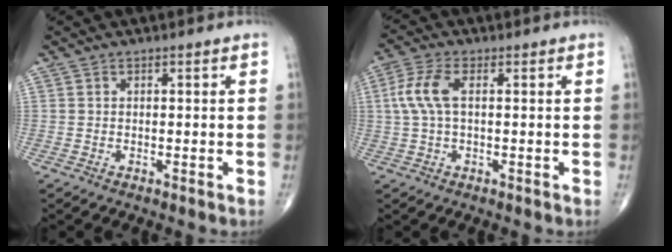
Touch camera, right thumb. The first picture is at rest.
{"total": 6.6, "force": [1.0, 3.0, 5.8], "torque": [-0.147, 0.017, 0.017]}